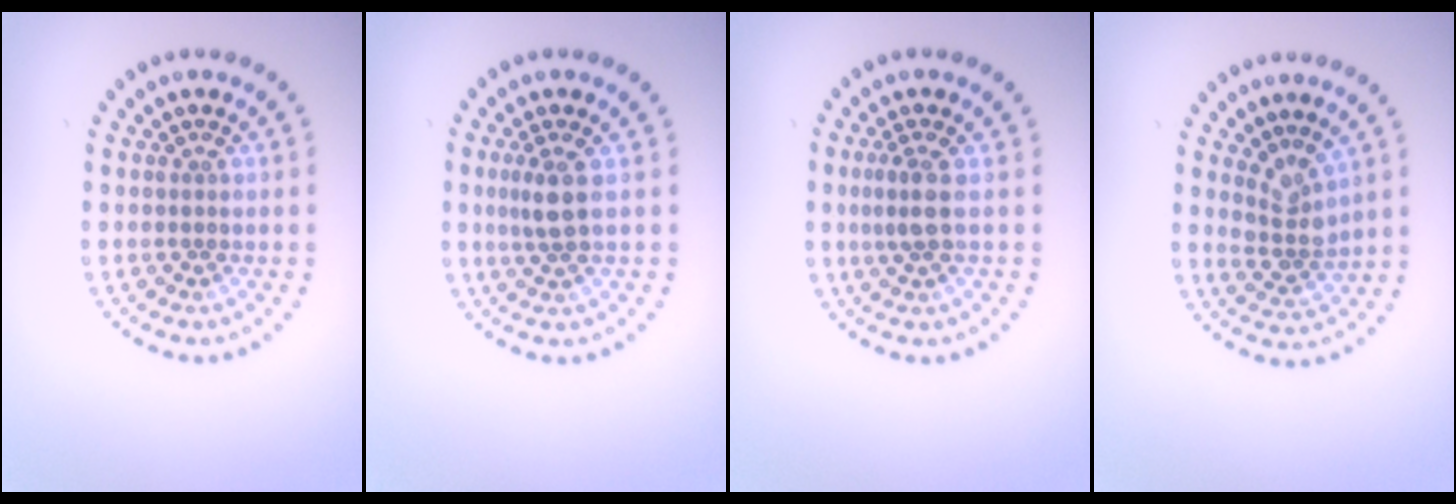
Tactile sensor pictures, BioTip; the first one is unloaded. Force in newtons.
{"total": 2.1, "press": 1.8, "slide": 1.2}
{"total": 2.1, "press": 1.7, "slide": 1.3}
{"total": 2.7, "press": 2.0, "slide": 1.8}